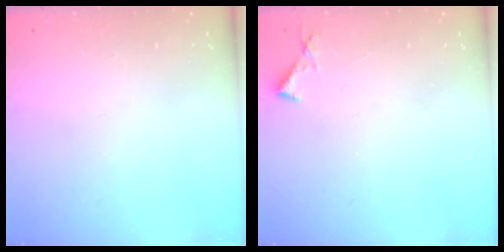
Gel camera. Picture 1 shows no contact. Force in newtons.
{"total": 3.8, "press": 3.8, "slide": 0.3}